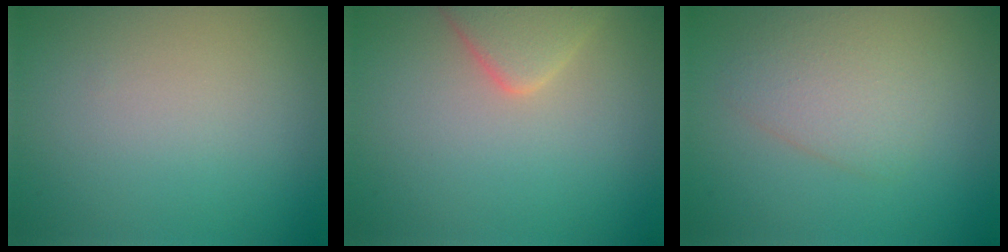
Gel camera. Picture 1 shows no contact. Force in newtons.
{"total": 3.4, "press": 3.4, "slide": 0.4}
{"total": 3.0, "press": 3.0, "slide": 0.1}